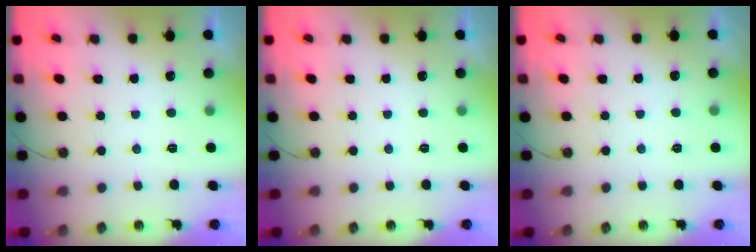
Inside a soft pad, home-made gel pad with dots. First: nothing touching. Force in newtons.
{"total": 0.0}
{"total": 2.4, "press": 2.4, "slide": 0.4}